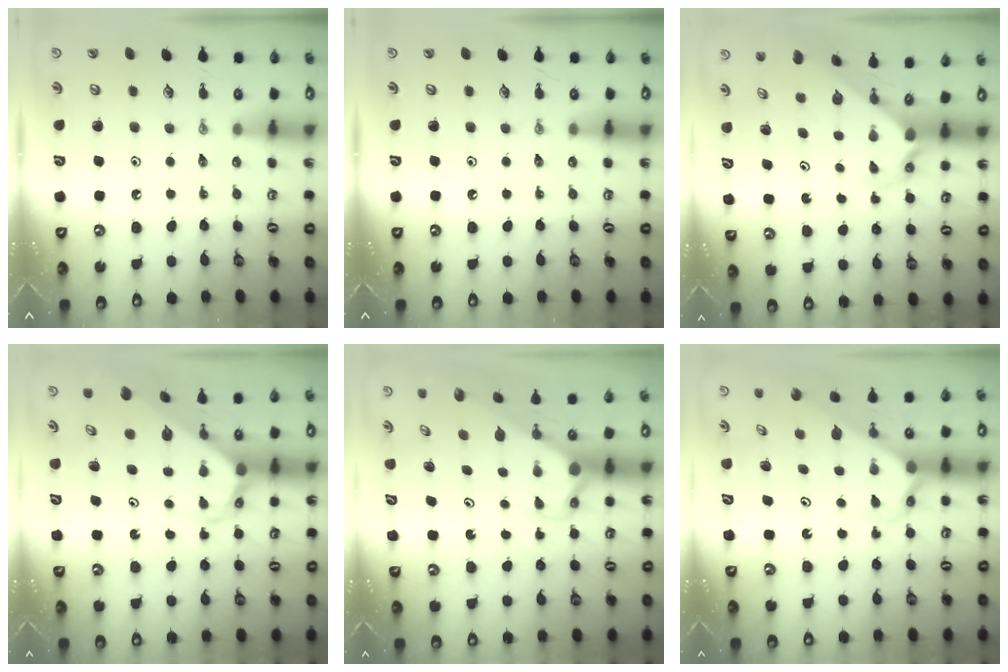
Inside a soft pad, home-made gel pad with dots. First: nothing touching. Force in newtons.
{"total": 0.0}
{"total": 2.3, "press": 2.3, "slide": 0.3}
{"total": 3.0, "press": 3.0, "slide": 0.1}
{"total": 3.3, "press": 3.3, "slide": 0.2}
{"total": 2.6, "press": 2.6, "slide": 0.1}